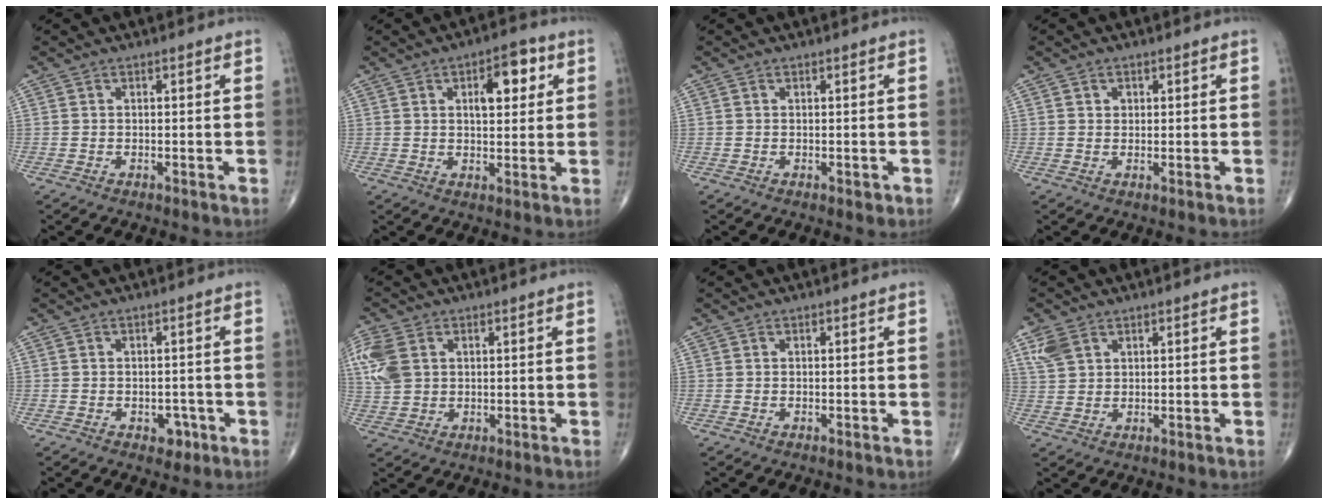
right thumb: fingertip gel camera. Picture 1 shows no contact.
{"total": 8.2, "force": [2.8, 3.9, 6.6], "torque": [-0.071, -0.001, 0.038]}
{"total": 0.8, "force": [-0.1, 0.5, 0.5], "torque": [-0.001, 0.000, 0.000]}
{"total": 1.3, "force": [0.5, 1.1, 0.5], "torque": [0.003, -0.002, 0.006]}
{"total": 2.7, "force": [-1.2, 1.9, 1.5], "torque": [-0.001, 0.005, -0.014]}
{"total": 8.5, "force": [2.4, 5.9, 5.6], "torque": [-0.141, 0.004, 0.053]}
{"total": 0.0}
{"total": 4.2, "force": [2.4, 2.6, 2.2], "torque": [-0.044, -0.002, 0.057]}